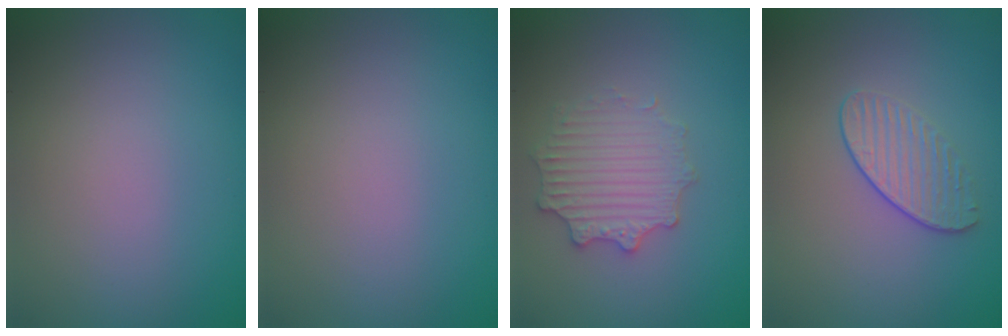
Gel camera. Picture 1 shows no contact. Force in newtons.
{"total": 0.0}
{"total": 2.9, "press": 2.9, "slide": 0.6}
{"total": 1.9, "press": 1.5, "slide": 1.2}